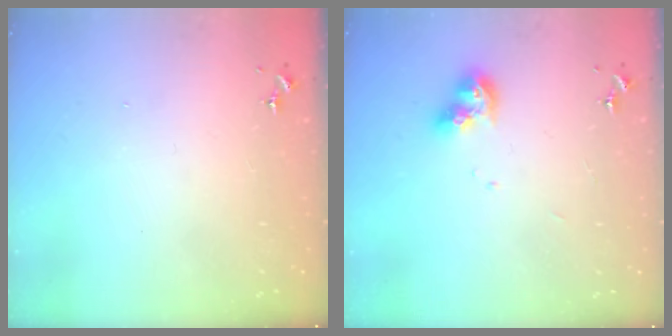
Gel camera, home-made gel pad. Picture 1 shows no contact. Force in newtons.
{"total": 10.2, "press": 10.1, "slide": 0.9}